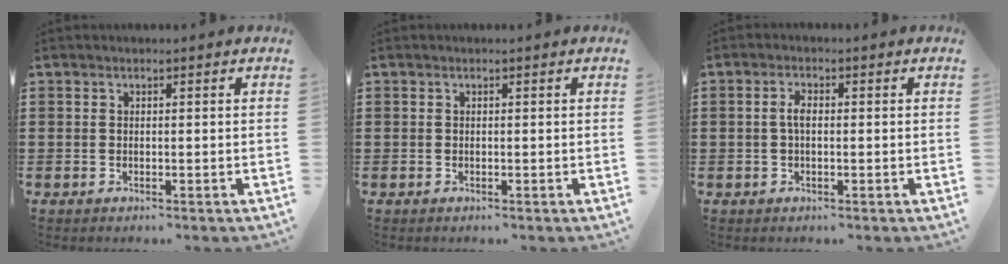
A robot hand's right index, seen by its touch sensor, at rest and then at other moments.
{"total": 0.0}
{"total": 2.3, "force": [-0.1, 0.9, 2.1], "torque": [-0.041, 0.000, -0.003]}